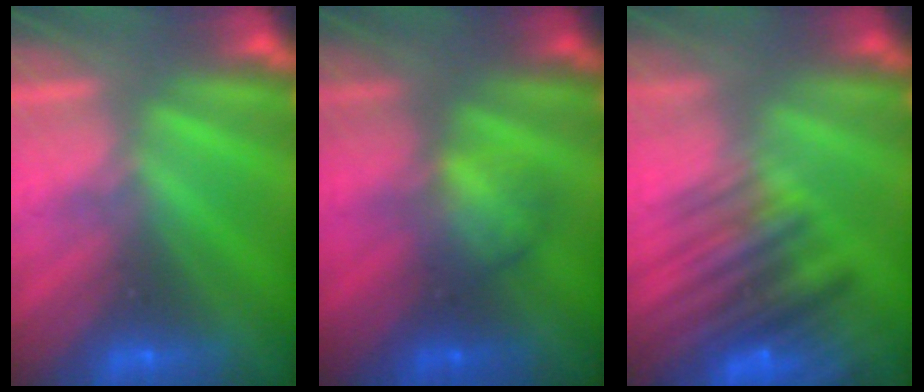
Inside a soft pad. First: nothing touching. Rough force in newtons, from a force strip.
{"total": 2.0}
{"total": 5.6}